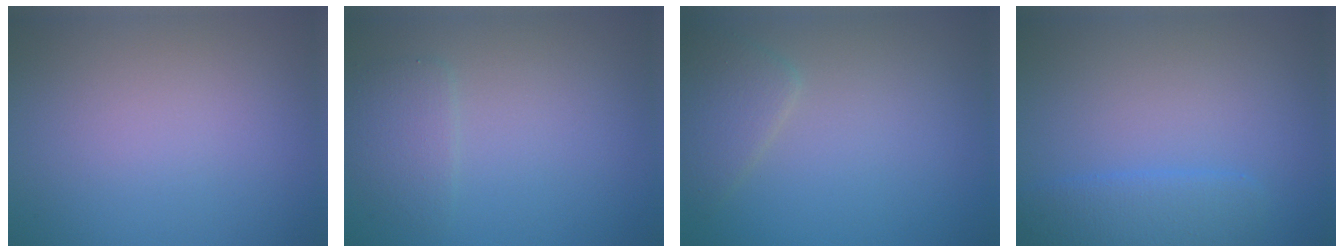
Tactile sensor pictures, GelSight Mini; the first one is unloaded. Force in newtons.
{"total": 2.0, "press": 2.0, "slide": 0.2}
{"total": 2.3, "press": 2.3, "slide": 0.0}
{"total": 2.8, "press": 2.8, "slide": 0.1}